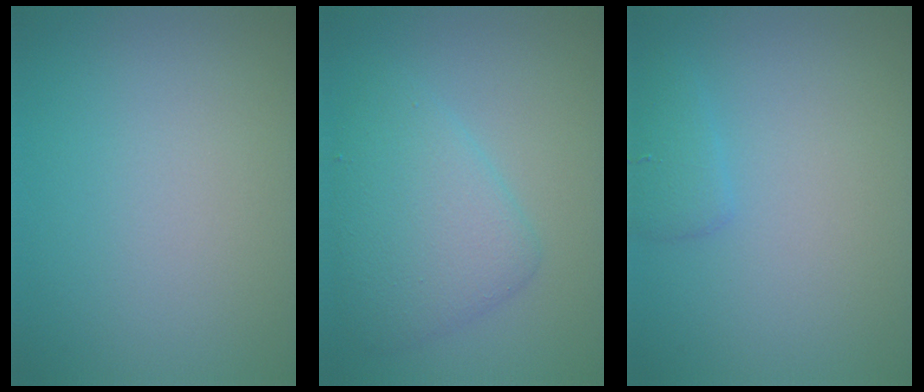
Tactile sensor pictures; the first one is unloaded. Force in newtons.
{"total": 4.5, "press": 4.5, "slide": 0.1}
{"total": 1.4, "press": 1.4, "slide": 0.2}